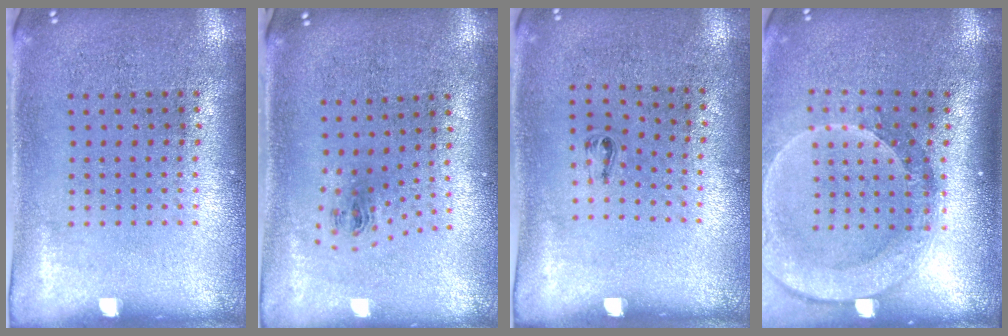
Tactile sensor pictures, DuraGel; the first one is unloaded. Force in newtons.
{"total": 1.0, "press": 0.4, "slide": 0.9}
{"total": 0.5, "press": 0.2, "slide": 0.5}
{"total": 2.5, "press": 1.9, "slide": 1.6}